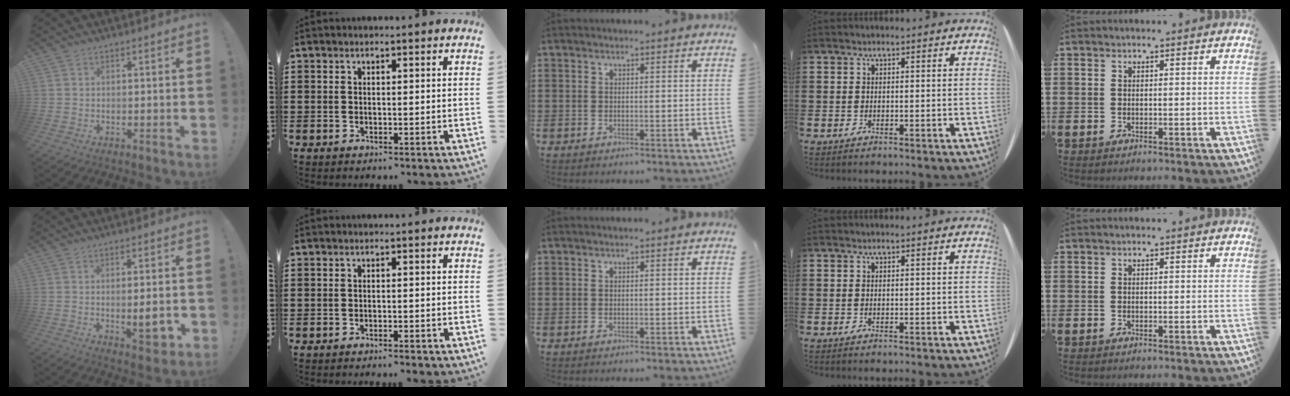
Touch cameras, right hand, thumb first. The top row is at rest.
{"thumb": {"total": 8.1, "force": [-1.0, 2.2, 7.7], "torque": [-0.092, -0.007, -0.013]}, "index": {"total": 1.0, "force": [-0.9, 0.0, 0.3], "torque": [-0.009, -0.001, -0.018]}}